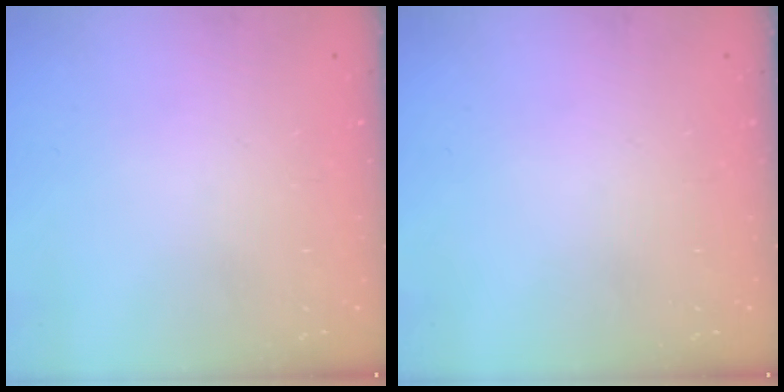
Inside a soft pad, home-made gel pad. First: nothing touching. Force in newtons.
{"total": 0.0}